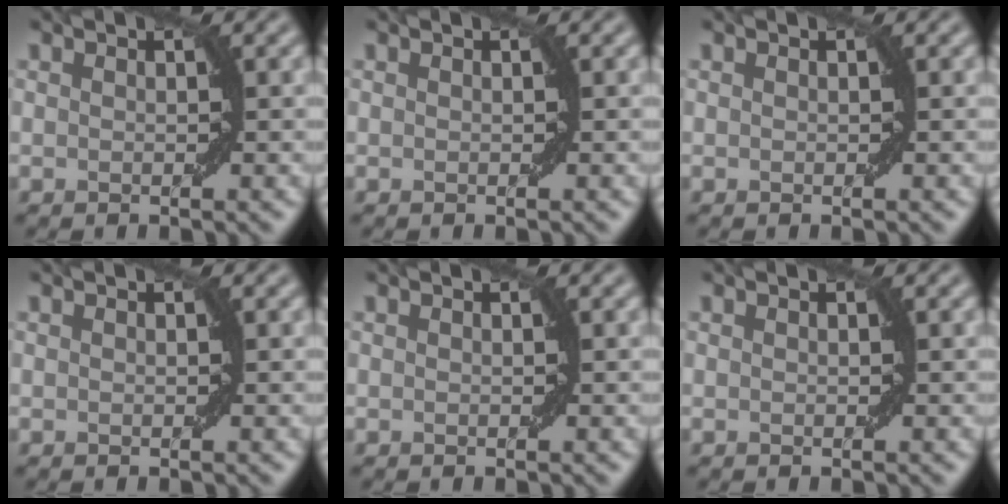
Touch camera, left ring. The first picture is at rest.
{"total": 0.0}
{"total": 0.0}
{"total": 0.0}
{"total": 0.0}
{"total": 0.0}